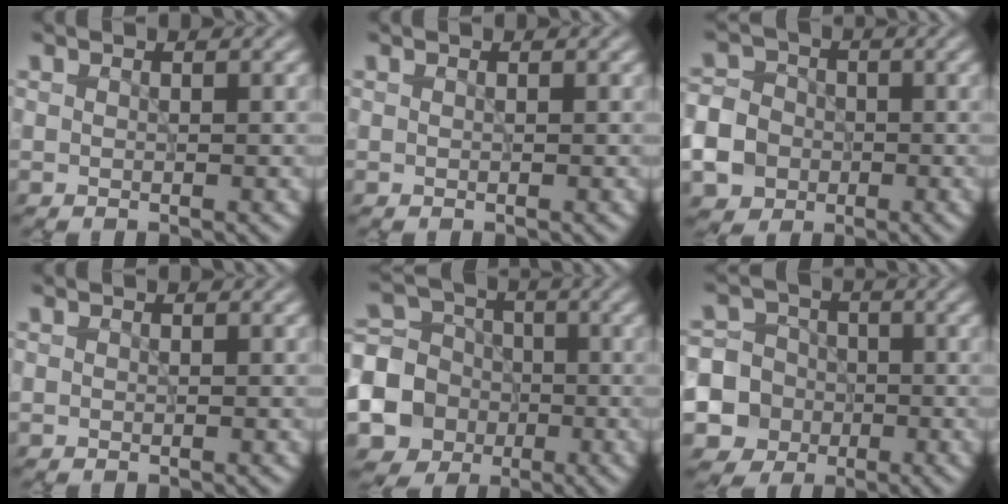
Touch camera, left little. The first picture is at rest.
{"total": 0.0}
{"total": 10.2, "force": [-4.0, 8.9, 3.0], "torque": [-0.073, -0.028, -0.098]}
{"total": 0.0}
{"total": 12.0, "force": [-3.6, 10.9, 3.7], "torque": [-0.111, -0.022, -0.078]}
{"total": 10.6, "force": [-3.1, 9.9, 2.2], "torque": [-0.071, -0.013, -0.073]}